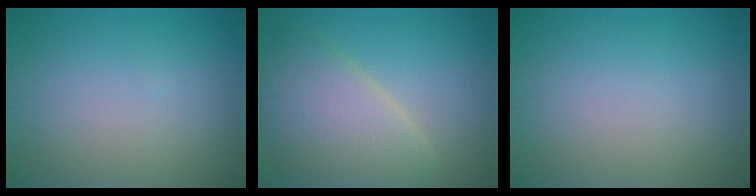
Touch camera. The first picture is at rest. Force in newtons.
{"total": 6.3, "press": 6.3, "slide": 0.3}
{"total": 0.0}